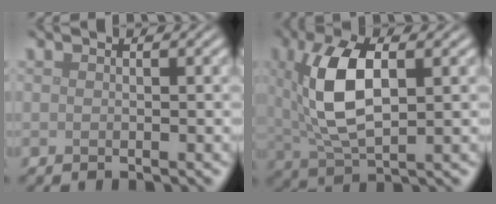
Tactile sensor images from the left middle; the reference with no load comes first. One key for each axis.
{"total": 7.9, "fx": 1.5, "fy": 3.6, "fz": 6.9, "tx": -0.143, "ty": 0.007, "tz": 0.027}